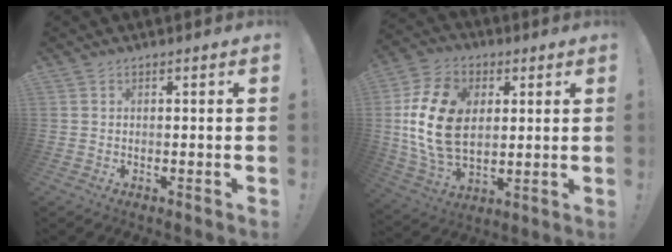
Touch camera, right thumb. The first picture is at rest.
{"total": 20.1, "force": [2.6, 14.2, 14.0], "torque": [-0.264, 0.001, 0.050]}